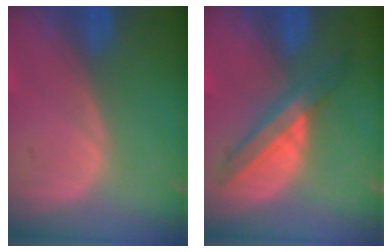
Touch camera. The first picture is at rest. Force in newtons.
{"total": 5.9, "press": 5.8, "slide": 0.5}